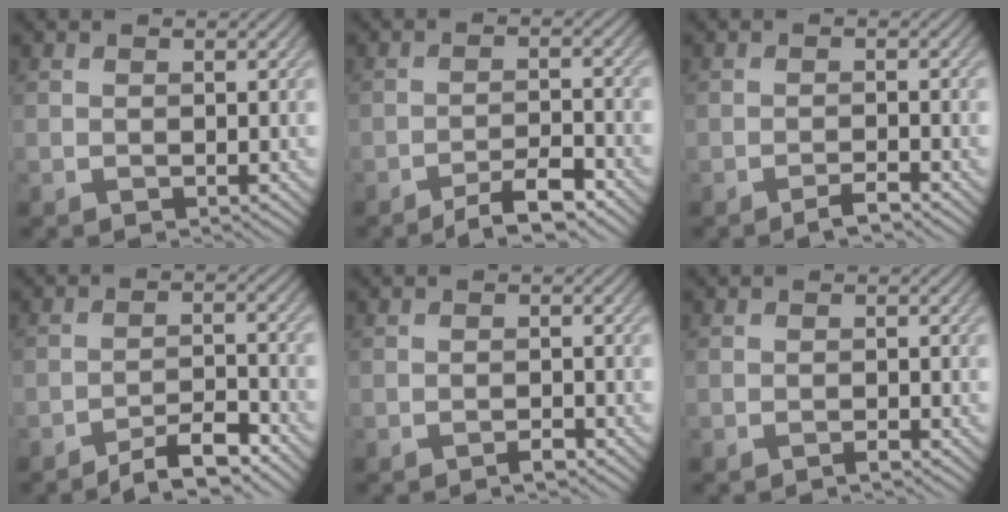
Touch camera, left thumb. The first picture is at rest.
{"total": 5.0, "force": [-3.8, 0.9, 3.1], "torque": [-0.049, 0.009, -0.065]}
{"total": 1.9, "force": [-1.4, 0.1, 1.2], "torque": [-0.019, 0.006, -0.030]}
{"total": 5.3, "force": [-4.3, 1.0, 3.0], "torque": [-0.046, 0.009, -0.074]}
{"total": 1.1, "force": [-0.8, 0.2, 0.6], "torque": [-0.010, 0.000, -0.015]}
{"total": 0.6, "force": [-0.5, 0.0, 0.4], "torque": [-0.006, 0.002, -0.009]}